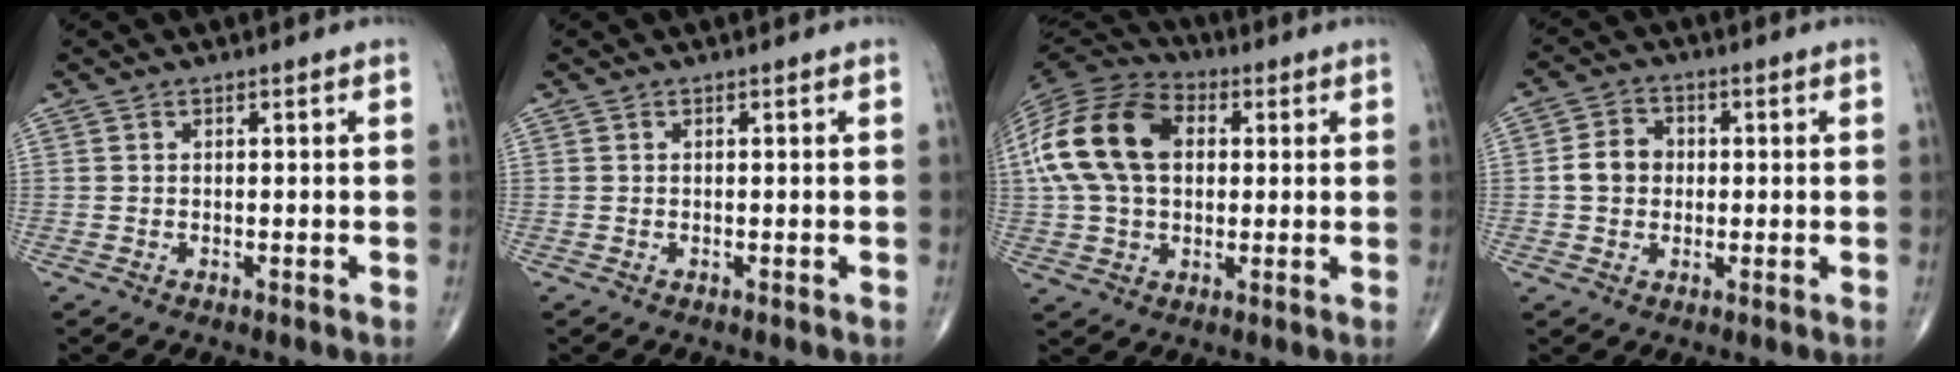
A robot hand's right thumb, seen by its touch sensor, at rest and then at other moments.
{"total": 0.0}
{"total": 18.5, "force": [3.0, 12.4, 13.4], "torque": [-0.262, 0.022, 0.048]}
{"total": 5.5, "force": [0.0, 4.6, 2.9], "torque": [-0.042, 0.015, -0.007]}